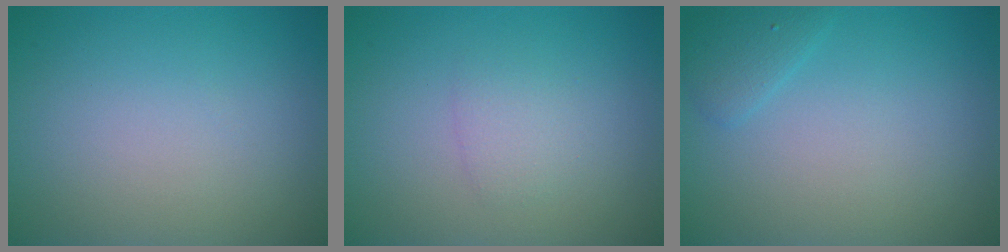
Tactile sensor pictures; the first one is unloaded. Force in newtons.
{"total": 1.4, "press": 1.4, "slide": 0.1}
{"total": 1.4, "press": 1.4, "slide": 0.1}